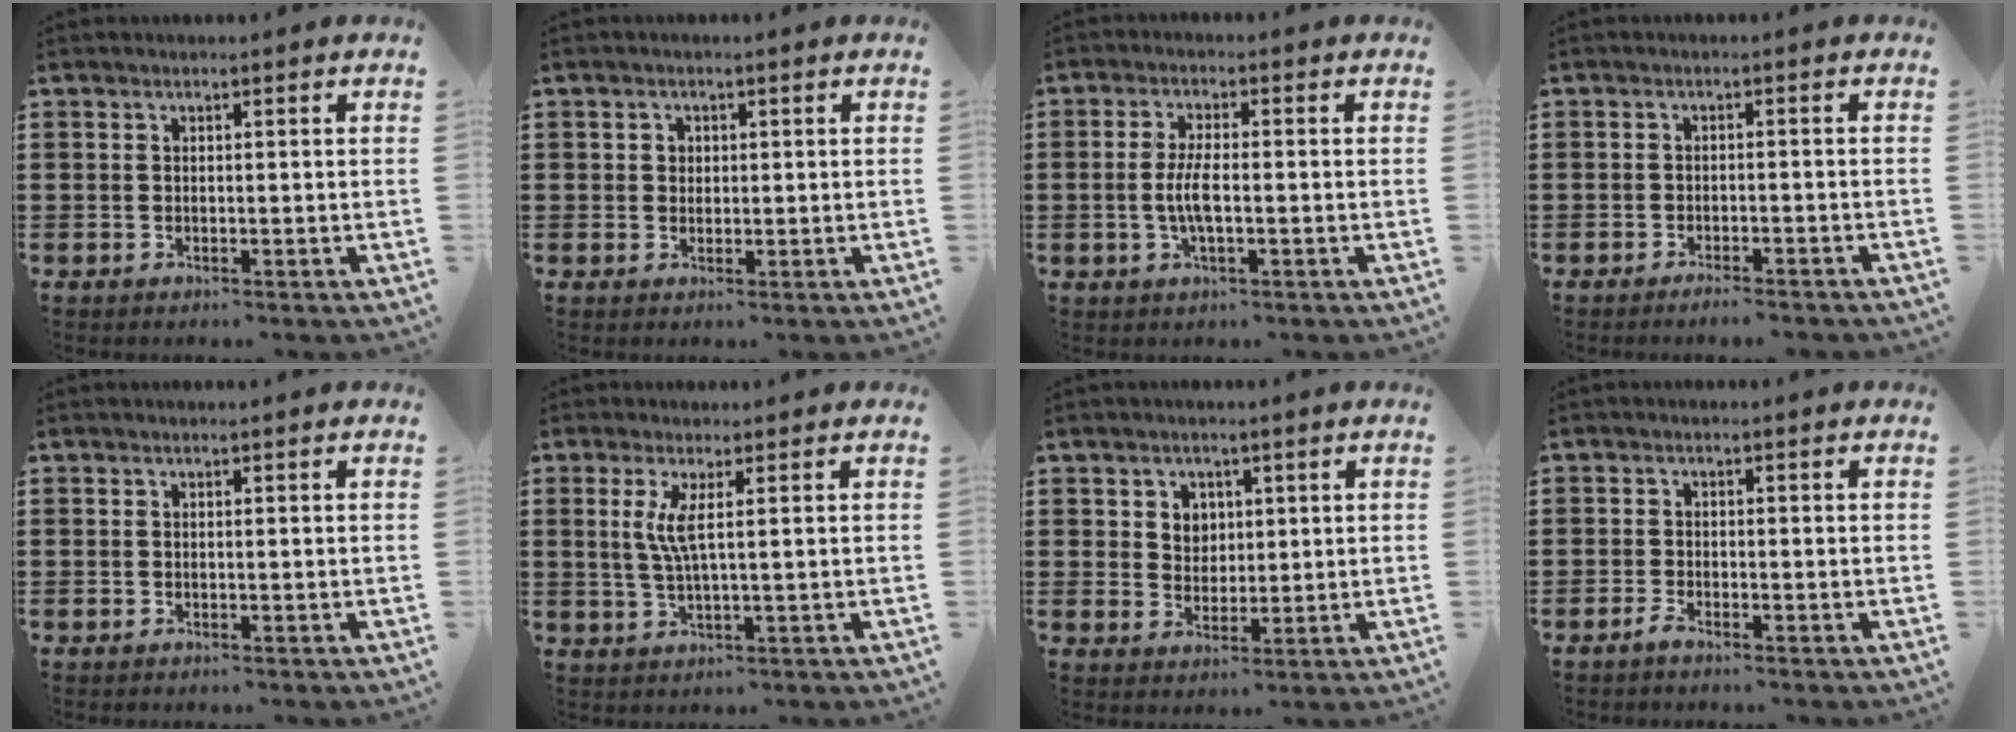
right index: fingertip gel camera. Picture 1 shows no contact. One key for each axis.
{"total": 1.4, "fx": 0.3, "fy": 1.3, "fz": 0.5, "tx": -0.013, "ty": 0.009, "tz": 0.005}
{"total": 4.4, "fx": -0.7, "fy": 1.2, "fz": 4.2, "tx": -0.096, "ty": -0.004, "tz": -0.022}
{"total": 1.9, "fx": -1.7, "fy": -0.2, "fz": 0.6, "tx": -0.012, "ty": -0.001, "tz": -0.033}
{"total": 0.0}
{"total": 4.2, "fx": 1.0, "fy": 0.1, "fz": 4.1, "tx": -0.090, "ty": -0.009, "tz": 0.013}
{"total": 3.3, "fx": 1.4, "fy": 2.9, "fz": 0.6, "tx": -0.018, "ty": 0.009, "tz": 0.023}
{"total": 1.4, "fx": -1.2, "fy": 0.1, "fz": 0.7, "tx": -0.023, "ty": -0.008, "tz": -0.023}